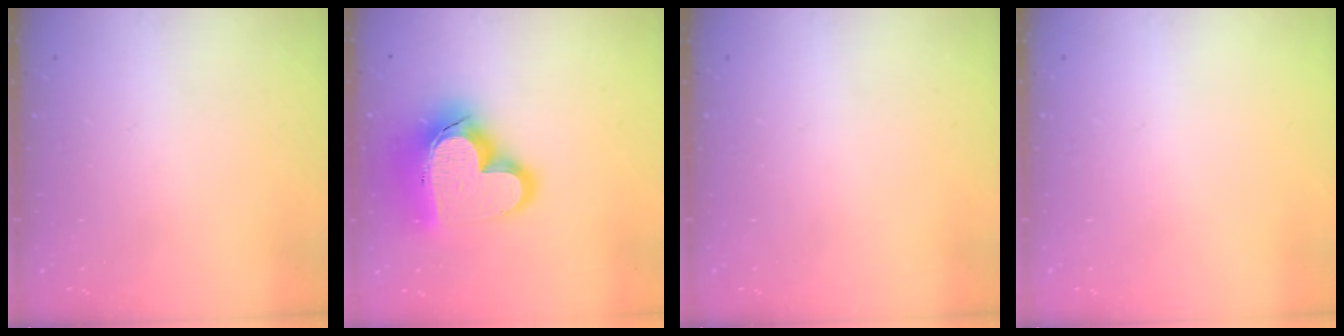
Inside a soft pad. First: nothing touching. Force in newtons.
{"total": 20.9, "press": 20.8, "slide": 1.9}
{"total": 0.0}
{"total": 0.0}